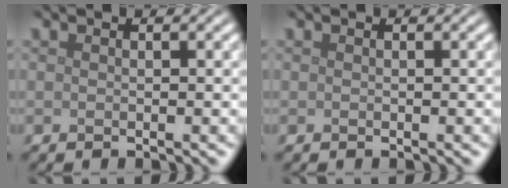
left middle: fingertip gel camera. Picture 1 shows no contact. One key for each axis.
{"total": 0.0}